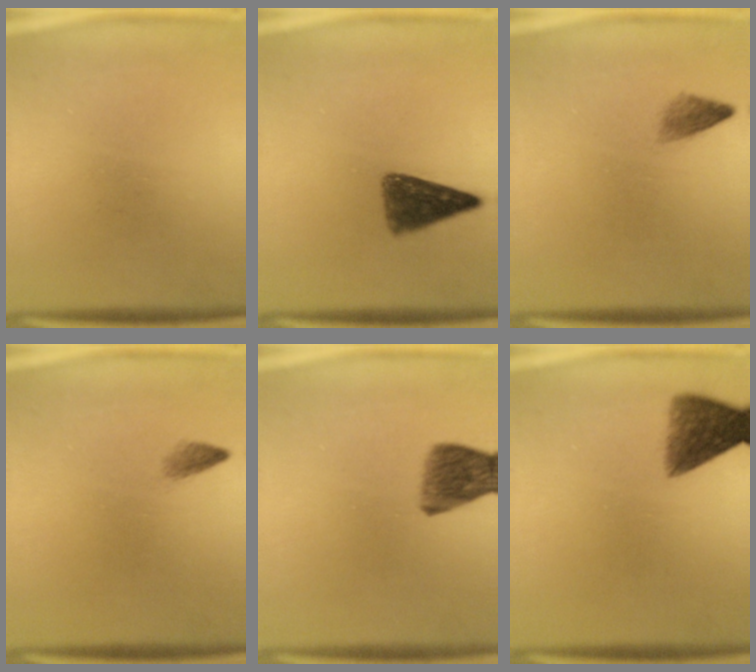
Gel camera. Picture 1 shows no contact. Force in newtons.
{"total": 6.6}
{"total": 1.6}
{"total": 1.0}
{"total": 7.1}
{"total": 6.7}